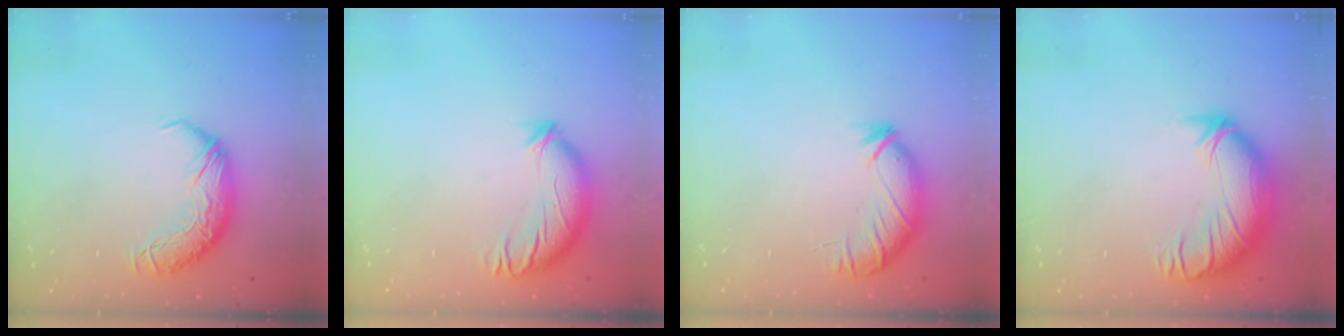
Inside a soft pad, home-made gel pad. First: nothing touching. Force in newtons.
{"total": 3.6, "press": 2.9, "slide": 2.1}
{"total": 3.7, "press": 3.6, "slide": 0.8}
{"total": 3.1, "press": 0.1, "slide": 3.1}